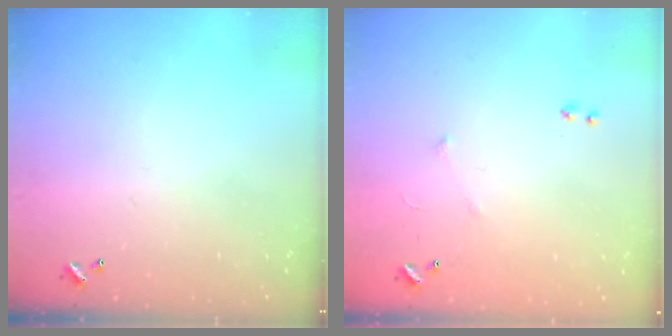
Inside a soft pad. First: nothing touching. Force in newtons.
{"total": 5.2, "press": 5.1, "slide": 0.9}